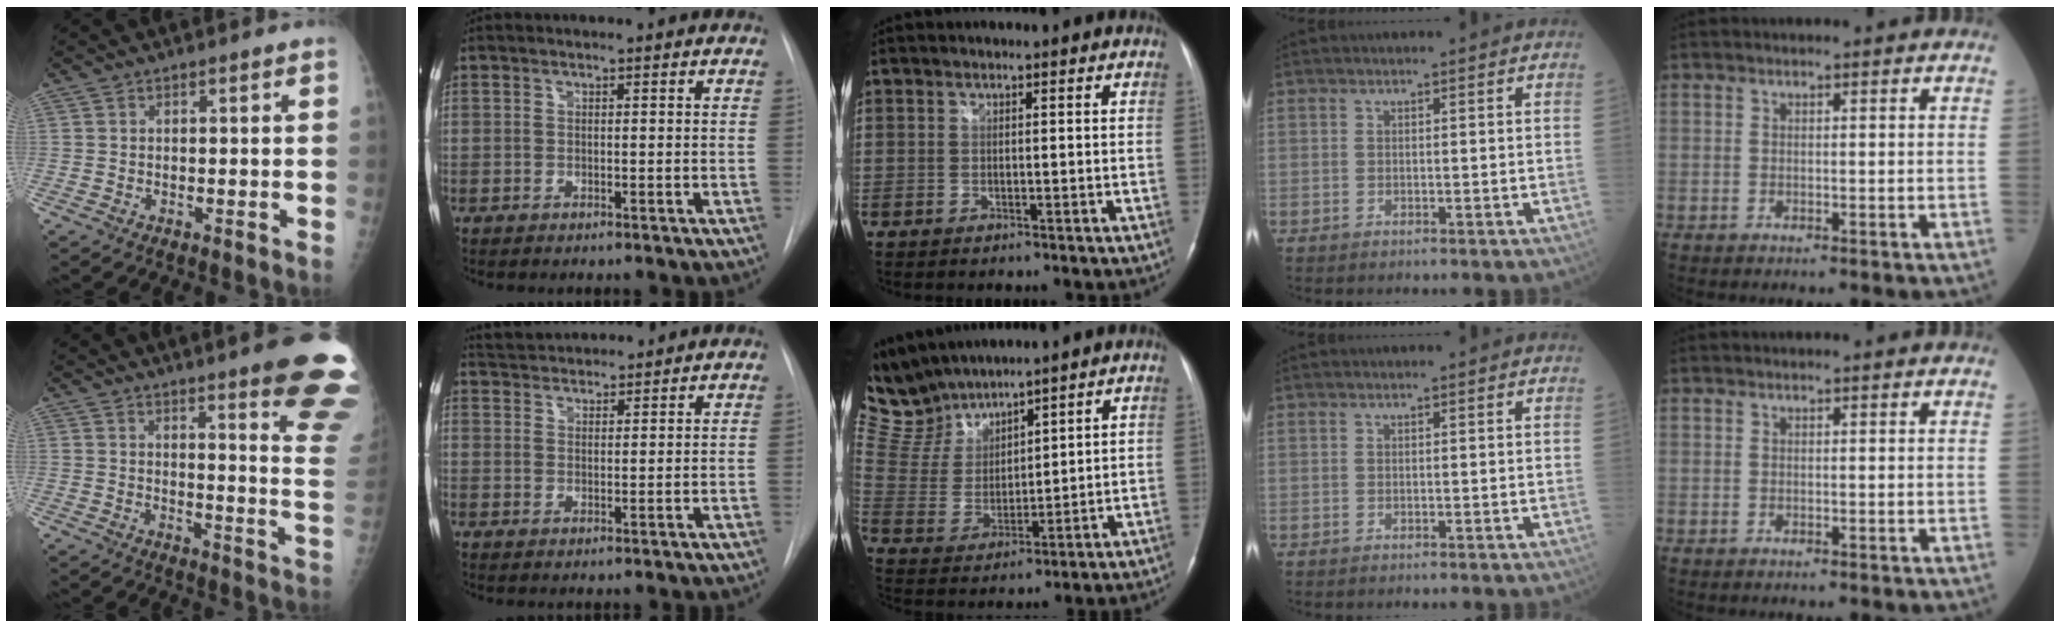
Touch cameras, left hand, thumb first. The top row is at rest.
{"thumb": {"total": 17.9, "force": [12.3, 1.8, 12.9], "torque": [-0.136, -0.083, 0.141]}, "index": {"total": 6.6, "force": [6.4, 0.9, 1.2], "torque": [-0.027, 0.033, 0.106]}, "middle": {"total": 9.8, "force": [9.5, 2.0, 1.4], "torque": [-0.053, 0.014, 0.208]}}